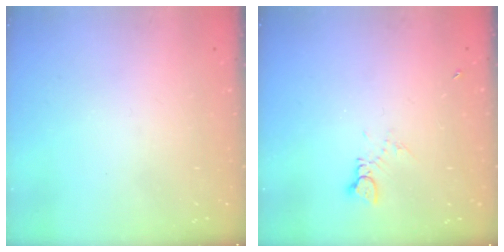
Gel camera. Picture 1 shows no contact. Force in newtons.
{"total": 2.4, "press": 2.3, "slide": 0.3}